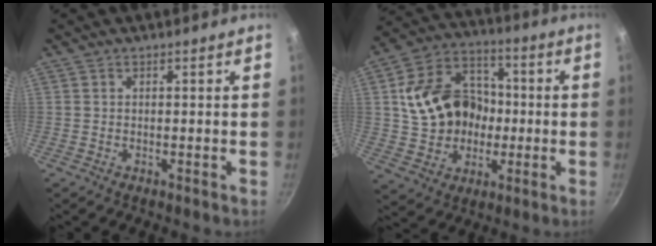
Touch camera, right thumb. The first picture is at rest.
{"total": 17.5, "force": [0.2, 14.3, 10.0], "torque": [-0.146, 0.041, 0.007]}